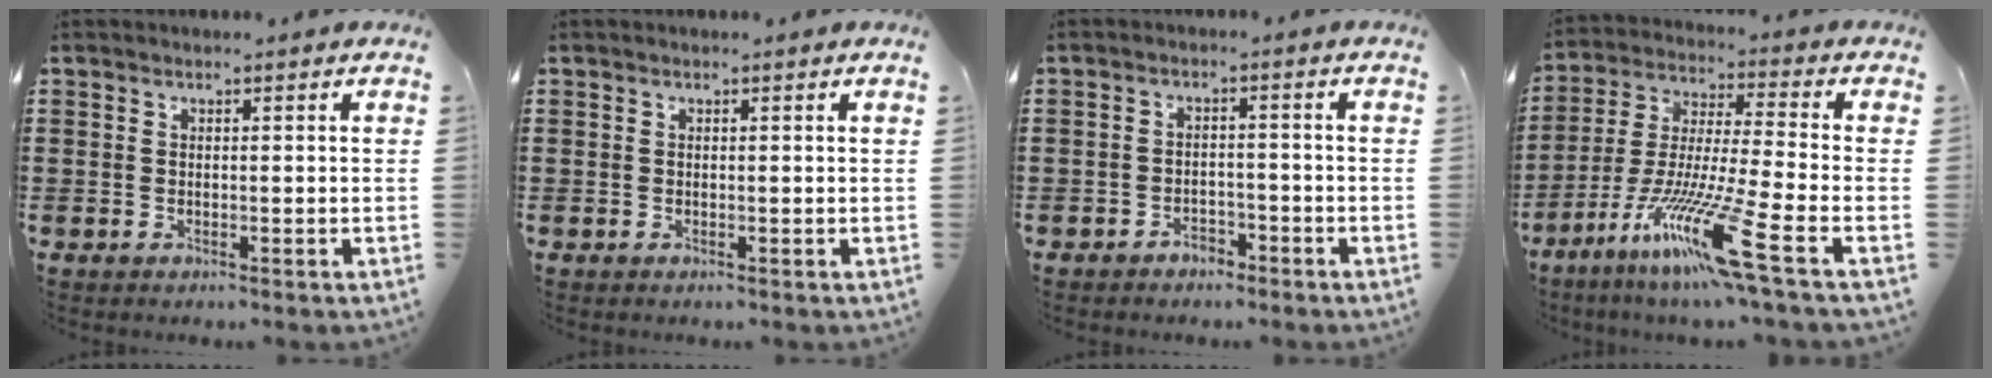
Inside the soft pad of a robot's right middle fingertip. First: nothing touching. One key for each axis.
{"total": 0.0}
{"total": 2.3, "fx": -2.1, "fy": 0.8, "fz": 0.2, "tx": -0.011, "ty": 0.001, "tz": -0.044}
{"total": 13.2, "fx": -7.8, "fy": -0.4, "fz": 10.6, "tx": -0.222, "ty": -0.016, "tz": -0.151}